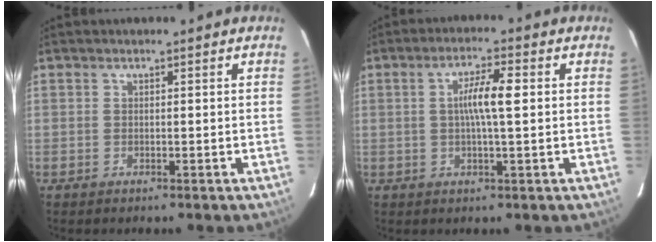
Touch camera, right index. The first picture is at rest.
{"total": 5.5, "force": [0.5, 0.3, 5.5], "torque": [-0.101, 0.006, 0.008]}